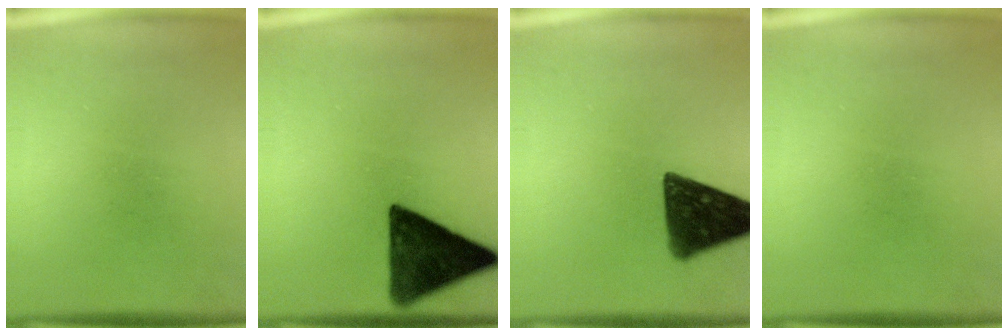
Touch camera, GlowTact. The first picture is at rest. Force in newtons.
{"total": 14.2}
{"total": 14.0}
{"total": 0.0}